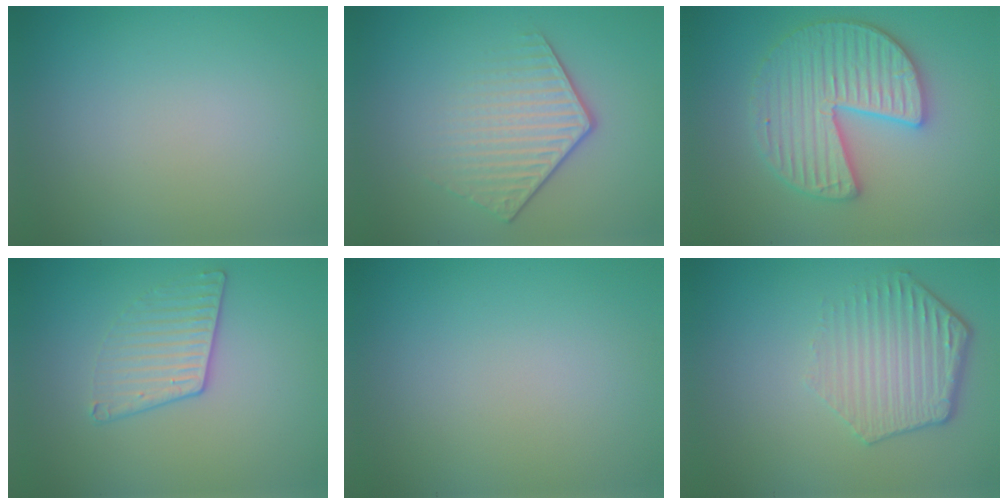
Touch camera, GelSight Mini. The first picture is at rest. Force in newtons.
{"total": 4.3, "press": 3.0, "slide": 3.0}
{"total": 6.1, "press": 6.0, "slide": 1.0}
{"total": 2.3, "press": 1.9, "slide": 1.3}
{"total": 0.0}
{"total": 4.2, "press": 3.3, "slide": 2.7}